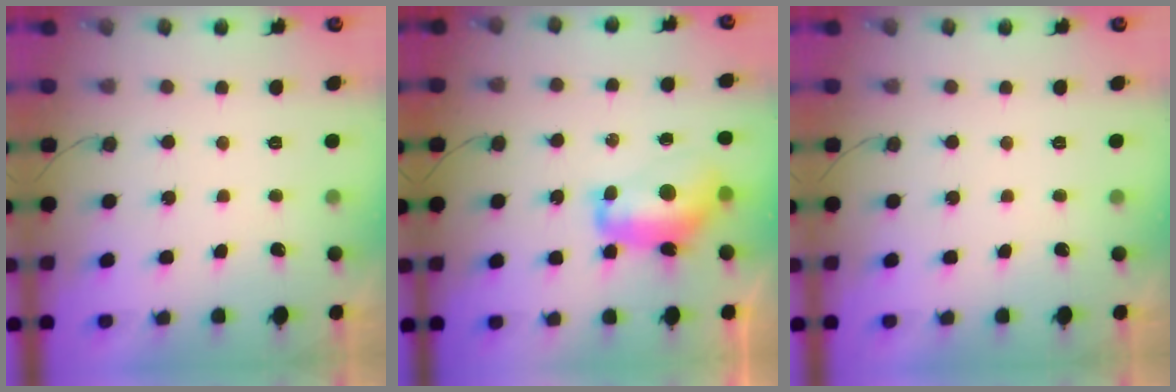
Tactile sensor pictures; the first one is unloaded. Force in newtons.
{"total": 12.6, "press": 12.5, "slide": 1.5}
{"total": 0.0}